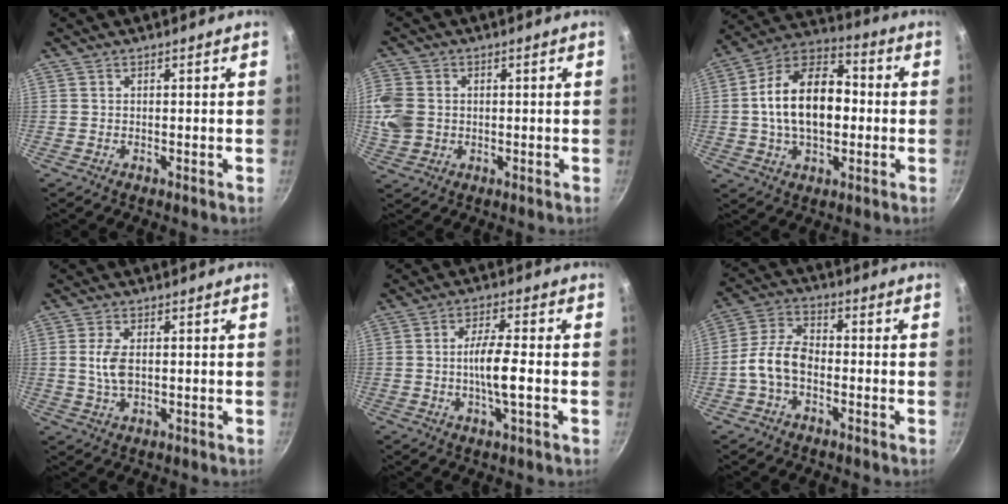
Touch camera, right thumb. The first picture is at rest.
{"total": 9.2, "force": [0.3, 7.7, 5.0], "torque": [-0.113, 0.001, 0.001]}
{"total": 18.1, "force": [-0.1, 11.3, 14.2], "torque": [-0.212, 0.035, -0.017]}
{"total": 5.0, "force": [0.3, 2.7, 4.2], "torque": [-0.082, 0.001, 0.006]}
{"total": 7.1, "force": [-1.1, 1.1, 7.0], "torque": [-0.133, 0.011, -0.021]}
{"total": 8.1, "force": [-2.3, 5.0, 6.0], "torque": [-0.111, 0.038, -0.055]}